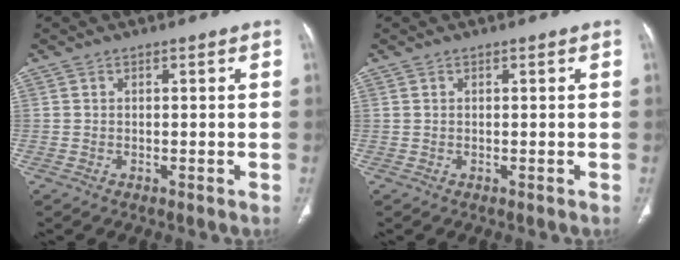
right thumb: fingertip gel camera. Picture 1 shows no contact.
{"total": 0.0}